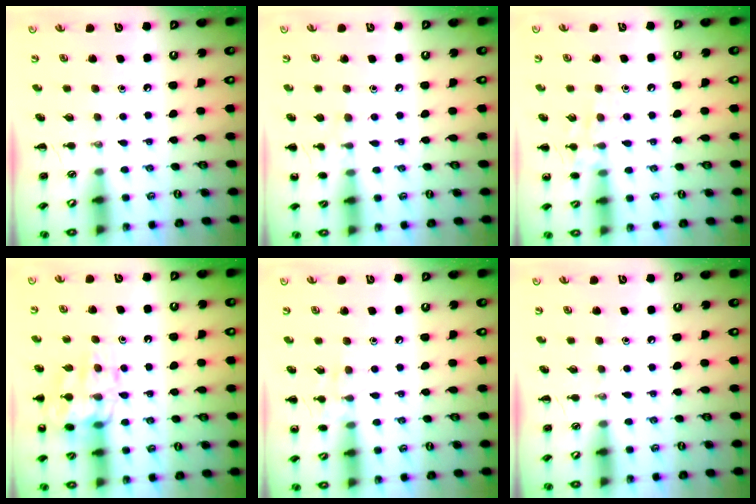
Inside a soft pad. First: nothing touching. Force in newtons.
{"total": 6.3, "press": 6.1, "slide": 1.7}
{"total": 7.6, "press": 7.5, "slide": 1.2}
{"total": 15.2, "press": 15.1, "slide": 1.9}
{"total": 6.7, "press": 6.4, "slide": 2.0}
{"total": 0.0}